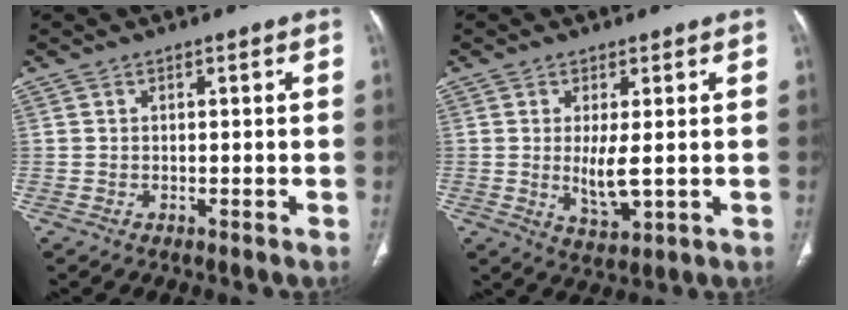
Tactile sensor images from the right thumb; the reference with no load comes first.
{"total": 5.7, "force": [0.1, 1.9, 5.4], "torque": [-0.104, -0.019, 0.008]}